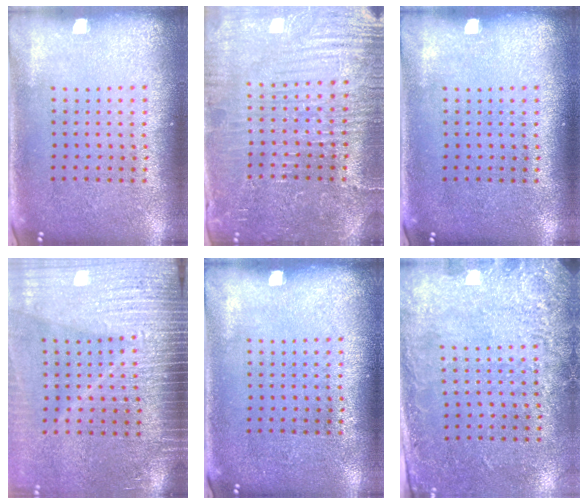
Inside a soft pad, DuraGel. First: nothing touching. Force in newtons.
{"total": 4.4, "press": 4.2, "slide": 1.2}
{"total": 0.0}
{"total": 4.0, "press": 3.5, "slide": 2.0}
{"total": 0.0}
{"total": 2.7, "press": 1.9, "slide": 1.9}